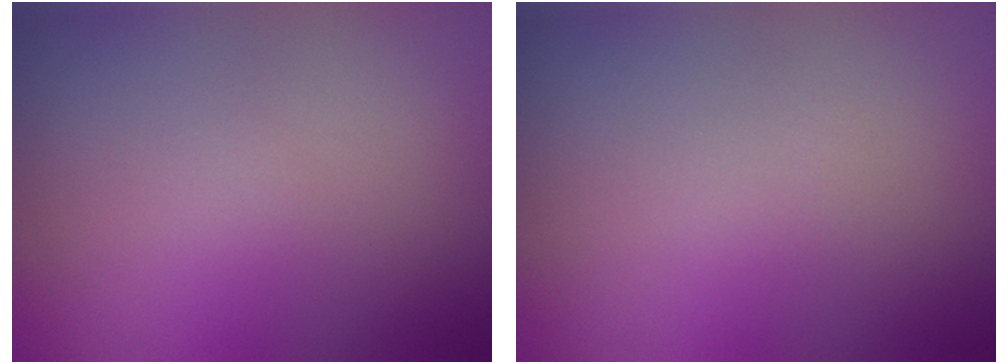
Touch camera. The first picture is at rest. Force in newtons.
{"total": 0.0}